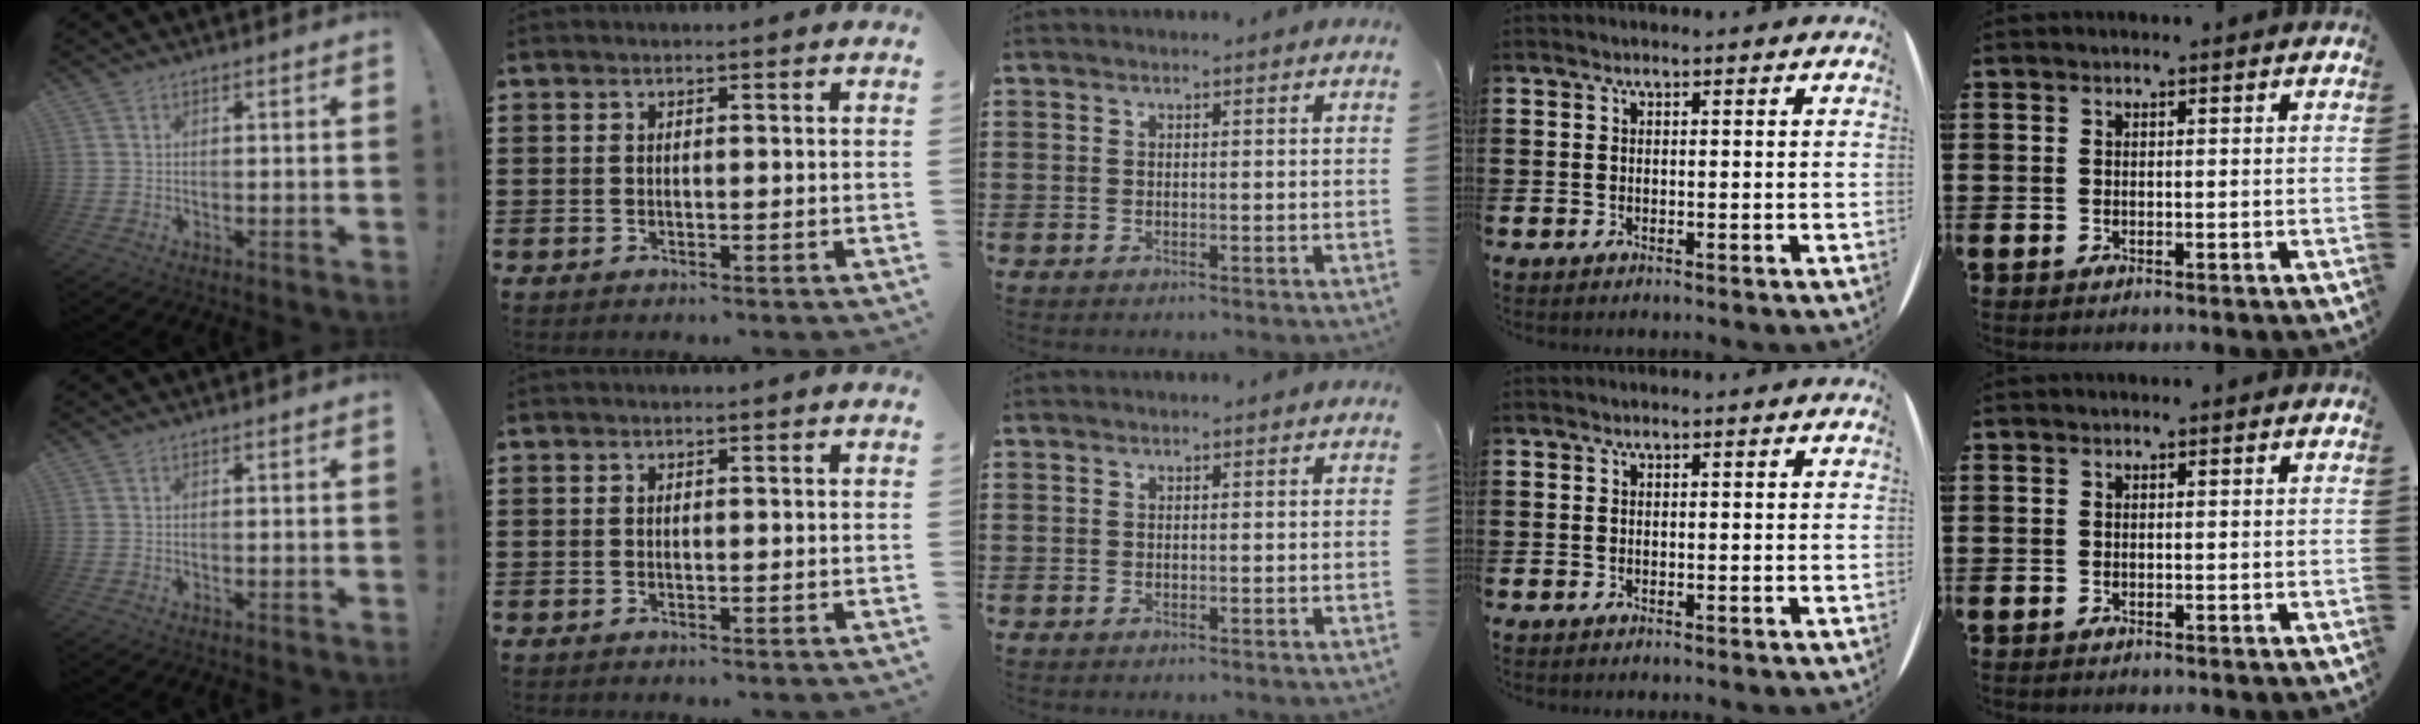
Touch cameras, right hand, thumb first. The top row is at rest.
{}